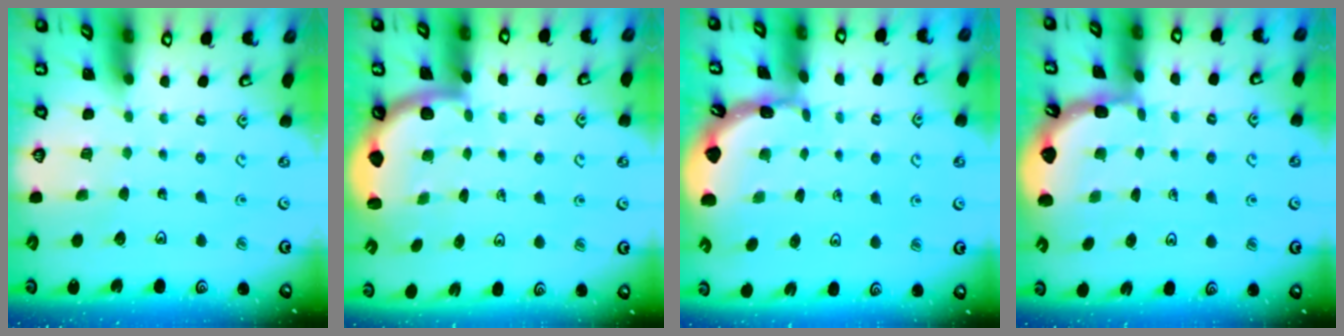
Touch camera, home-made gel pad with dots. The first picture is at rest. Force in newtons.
{"total": 2.6, "press": 2.5, "slide": 0.6}
{"total": 1.8, "press": 1.8, "slide": 0.1}
{"total": 2.1, "press": 2.1, "slide": 0.2}